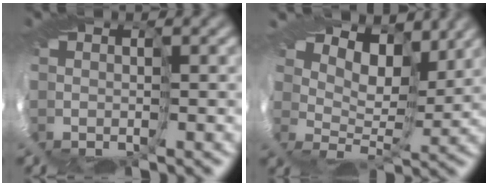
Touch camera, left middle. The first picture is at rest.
{"total": 6.8, "force": [6.0, 1.6, 2.8], "torque": [-0.038, 0.014, 0.057]}